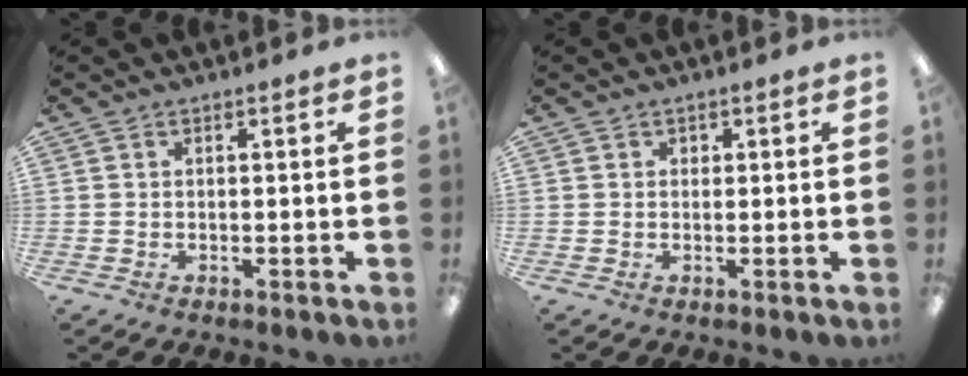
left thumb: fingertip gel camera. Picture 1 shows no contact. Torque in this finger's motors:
{"motor_torque": [-0.13, -0.06, 0.54, -0.12, 0.02]}